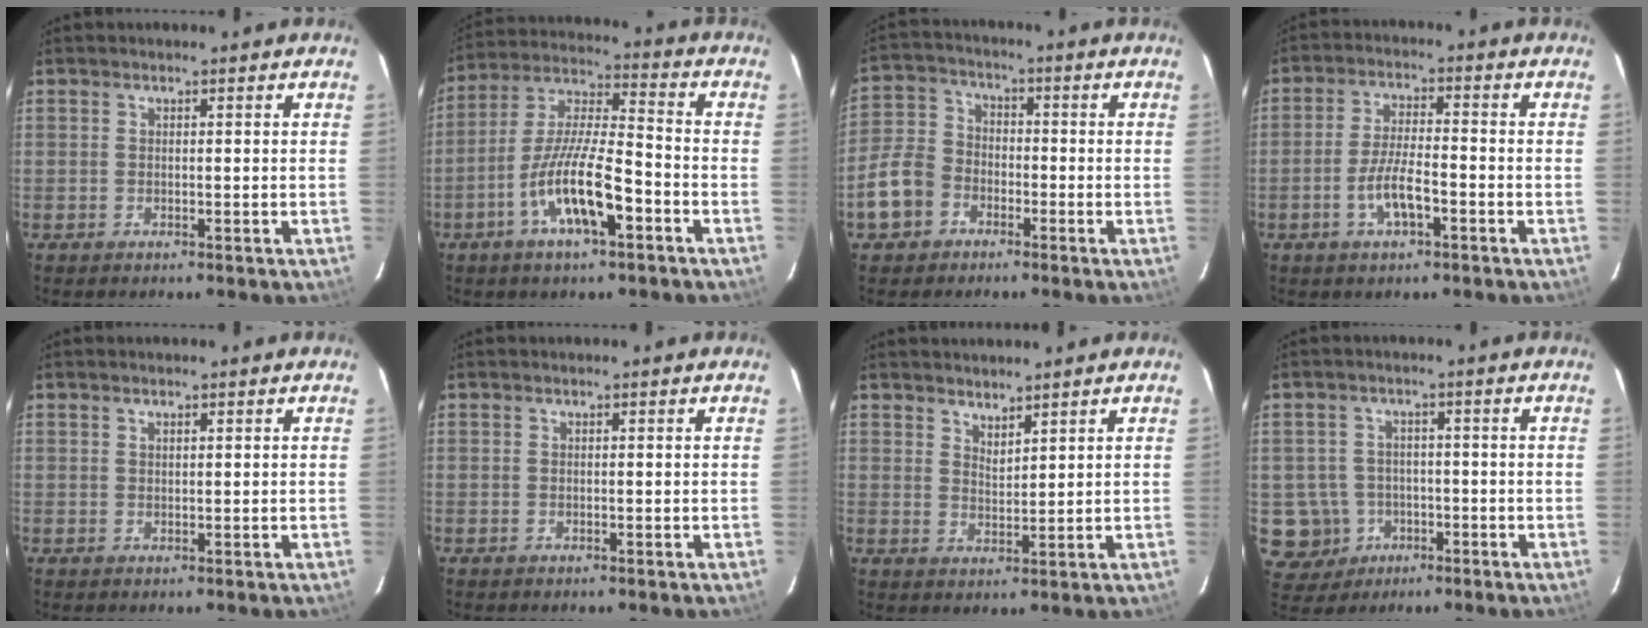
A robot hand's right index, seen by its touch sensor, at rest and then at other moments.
{"total": 13.3, "force": [-6.1, 3.1, 11.4], "torque": [-0.228, -0.006, -0.114]}
{"total": 9.3, "force": [-4.5, 7.3, 3.6], "torque": [-0.087, 0.028, -0.084]}
{"total": 6.6, "force": [-3.0, 1.7, 5.5], "torque": [-0.112, -0.001, -0.054]}
{"total": 0.7, "force": [0.6, 0.3, 0.3], "torque": [-0.005, 0.002, 0.010]}
{"total": 0.0}
{"total": 2.9, "force": [2.7, 0.7, 1.0], "torque": [-0.015, -0.001, 0.047]}
{"total": 7.6, "force": [-2.2, 7.2, 1.1], "torque": [-0.051, 0.021, -0.023]}